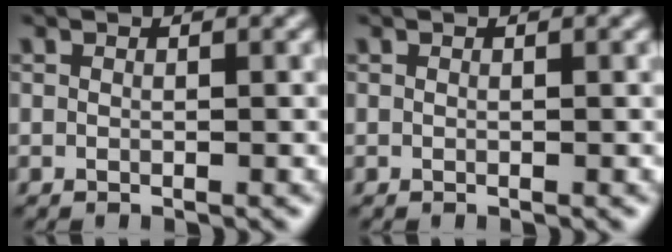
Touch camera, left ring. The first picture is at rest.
{"total": 0.0}